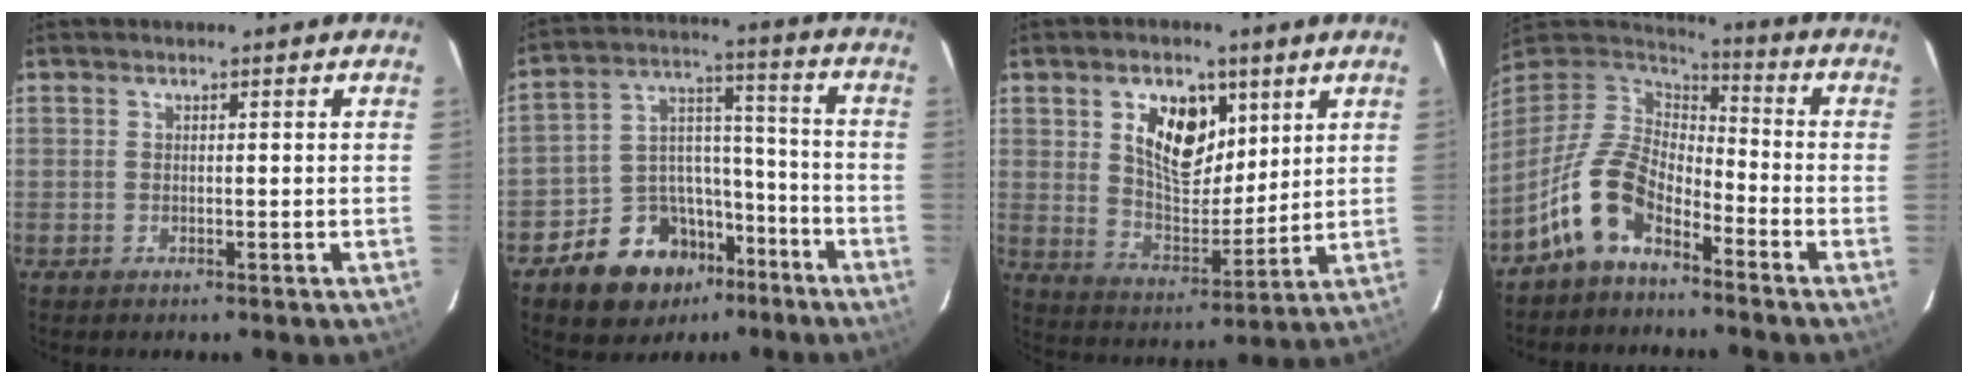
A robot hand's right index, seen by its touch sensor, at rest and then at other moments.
{"total": 14.5, "force": [-9.3, 9.9, 5.1], "torque": [-0.106, 0.055, -0.136]}
{"total": 12.1, "force": [5.1, 7.0, 8.4], "torque": [-0.143, 0.003, 0.094]}
{"total": 12.3, "force": [-7.3, 6.4, 7.6], "torque": [-0.157, 0.013, -0.148]}